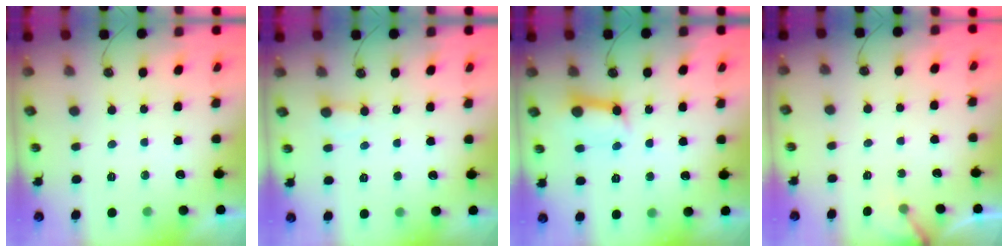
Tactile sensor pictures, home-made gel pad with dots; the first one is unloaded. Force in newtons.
{"total": 3.2, "press": 3.2, "slide": 0.2}
{"total": 9.3, "press": 9.2, "slide": 1.2}
{"total": 3.0, "press": 3.0, "slide": 0.3}